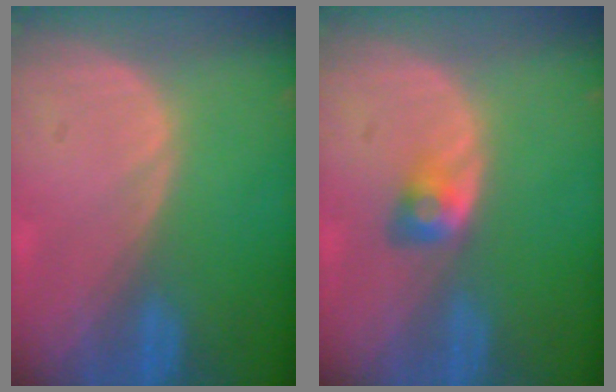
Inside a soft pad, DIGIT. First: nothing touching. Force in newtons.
{"total": 2.9, "press": 2.5, "slide": 1.4}